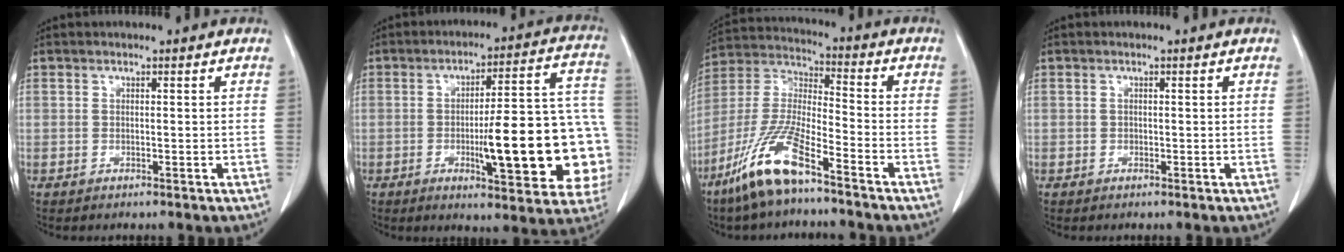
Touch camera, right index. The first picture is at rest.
{"total": 21.1, "force": [-4.5, 3.9, 20.3], "torque": [-0.188, 0.031, -0.047]}
{"total": 12.7, "force": [-8.5, 1.7, 9.4], "torque": [-0.206, -0.020, -0.170]}
{"total": 0.0}